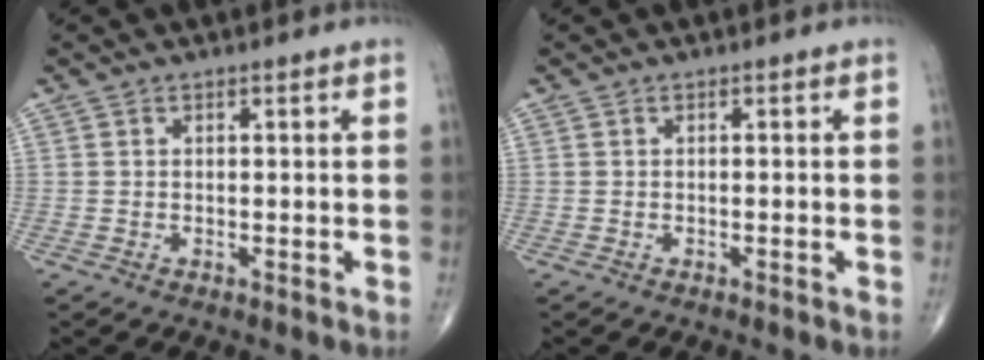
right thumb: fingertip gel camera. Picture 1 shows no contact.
{"total": 0.0}